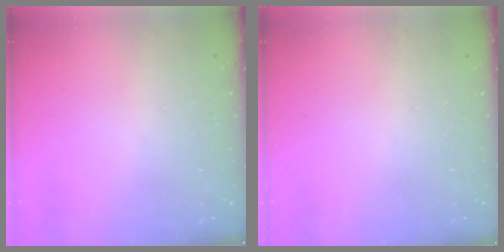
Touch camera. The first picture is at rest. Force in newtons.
{"total": 0.0}